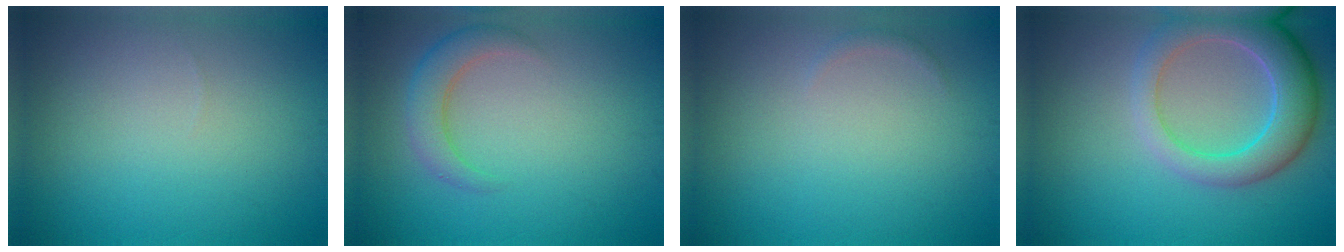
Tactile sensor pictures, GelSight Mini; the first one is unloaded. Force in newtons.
{"total": 2.9, "press": 2.9, "slide": 0.2}
{"total": 0.6, "press": 0.6, "slide": 0.0}
{"total": 6.2, "press": 6.2, "slide": 0.5}